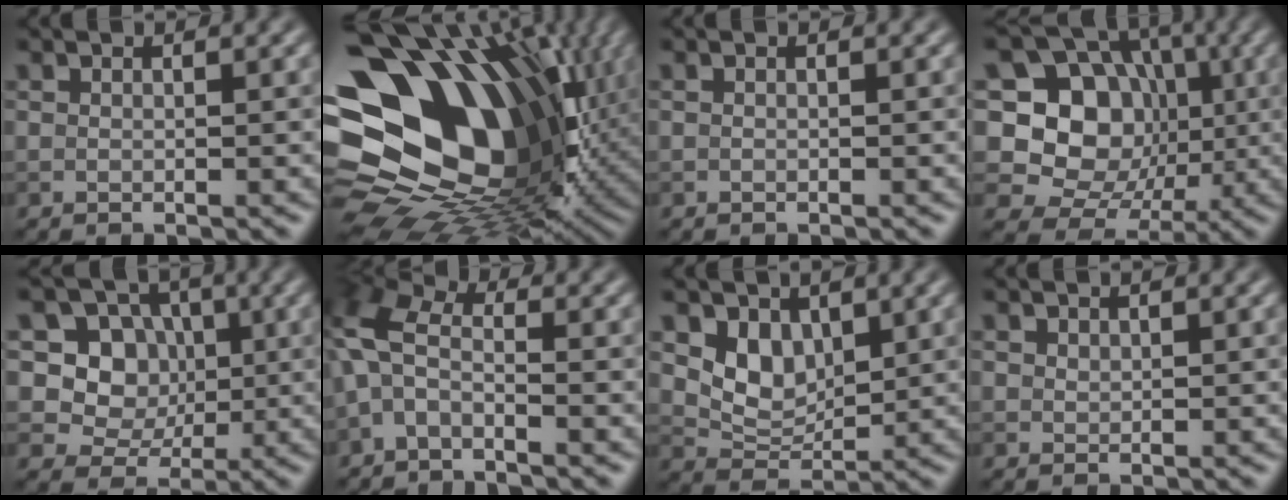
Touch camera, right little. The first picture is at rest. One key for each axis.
{"total": 19.1, "fx": 1.3, "fy": 14.5, "fz": 12.4, "tx": -0.210, "ty": -0.021, "tz": 0.054}
{"total": 0.0}
{"total": 12.7, "fx": 0.3, "fy": 11.1, "fz": 6.3, "tx": -0.116, "ty": 0.025, "tz": -0.022}
{"total": 6.5, "fx": 0.8, "fy": 5.7, "fz": 2.9, "tx": -0.040, "ty": 0.006, "tz": 0.016}
{"total": 4.9, "fx": -1.4, "fy": 2.4, "fz": 4.0, "tx": -0.099, "ty": 0.020, "tz": -0.041}
{"total": 3.6, "fx": 1.2, "fy": 2.6, "fz": 2.1, "tx": -0.044, "ty": -0.013, "tz": 0.026}
{"total": 0.6, "fx": 0.4, "fy": 0.4, "fz": 0.1, "tx": -0.008, "ty": -0.002, "tz": 0.018}